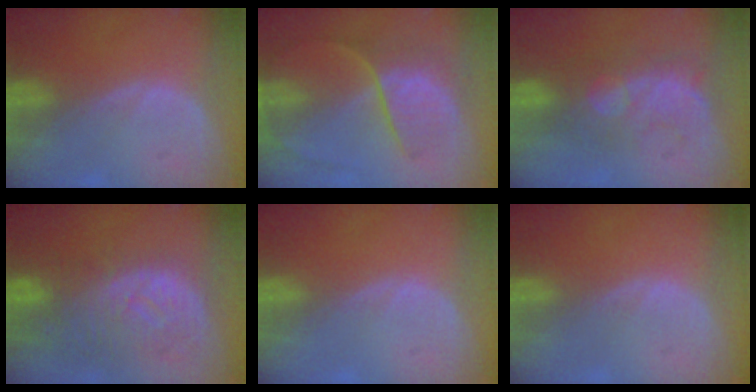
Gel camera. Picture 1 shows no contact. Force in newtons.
{"total": 8.1, "press": 7.3, "slide": 3.5}
{"total": 8.2, "press": 7.3, "slide": 3.7}
{"total": 10.8, "press": 9.7, "slide": 4.8}
{"total": 0.0}
{"total": 0.0}